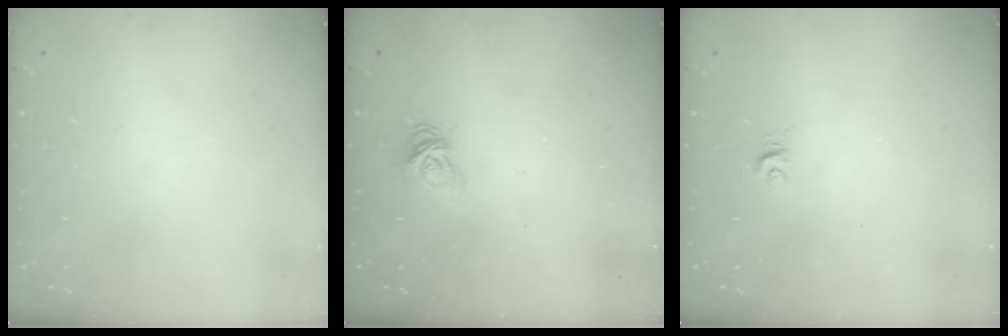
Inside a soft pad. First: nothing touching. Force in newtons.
{"total": 7.6, "press": 7.6, "slide": 0.4}
{"total": 4.2, "press": 4.2, "slide": 0.2}